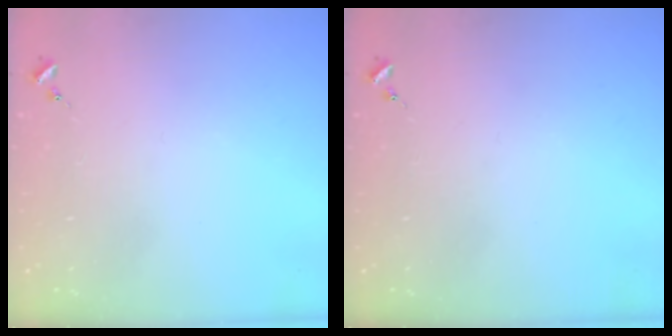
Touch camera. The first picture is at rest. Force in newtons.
{"total": 0.0}